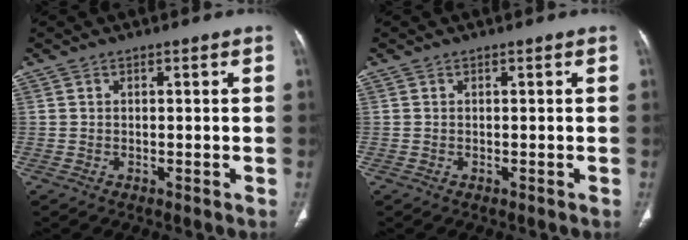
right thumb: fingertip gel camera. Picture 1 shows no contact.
{"total": 0.0}